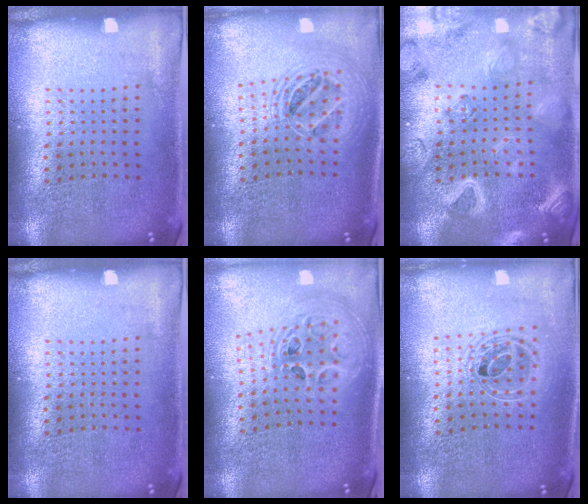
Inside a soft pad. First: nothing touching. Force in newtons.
{"total": 2.0, "press": 1.6, "slide": 1.2}
{"total": 3.1, "press": 3.0, "slide": 0.9}
{"total": 0.0}
{"total": 2.4, "press": 1.8, "slide": 1.6}
{"total": 1.6, "press": 1.4, "slide": 0.8}